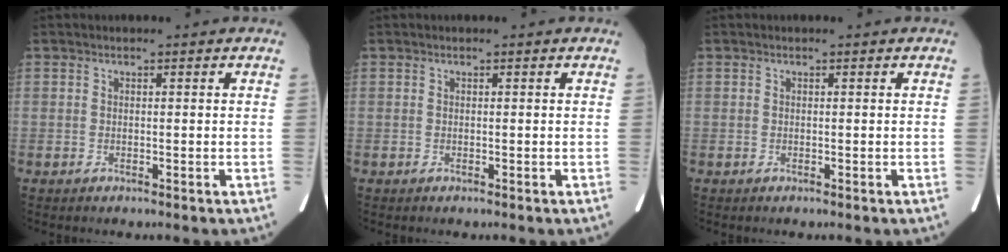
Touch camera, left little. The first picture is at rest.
{"total": 0.0}
{"total": 0.0}